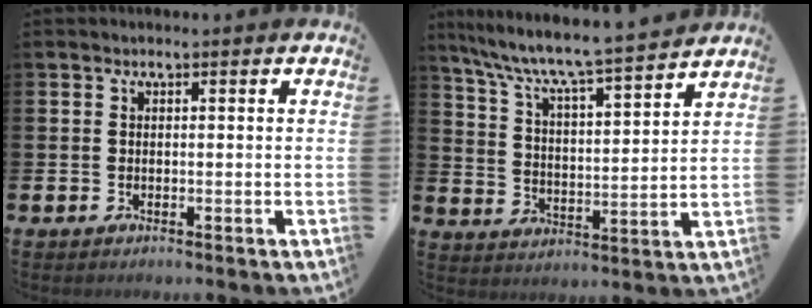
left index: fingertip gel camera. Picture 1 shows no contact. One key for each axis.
{"total": 8.1, "fx": 7.5, "fy": 0.3, "fz": 2.8, "tx": -0.086, "ty": -0.062, "tz": 0.125}